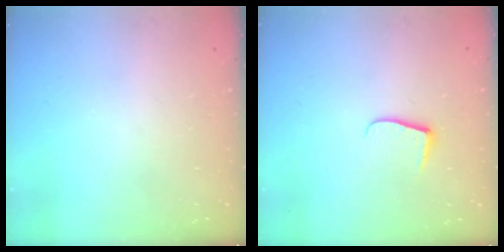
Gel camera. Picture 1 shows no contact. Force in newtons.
{"total": 5.5, "press": 5.5, "slide": 0.5}